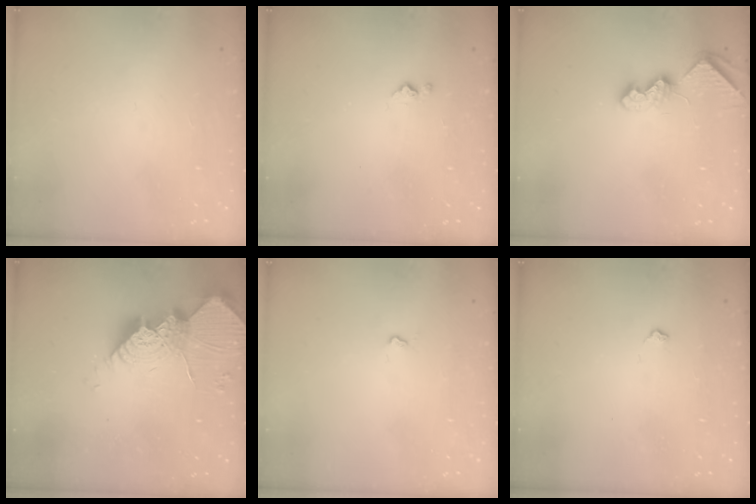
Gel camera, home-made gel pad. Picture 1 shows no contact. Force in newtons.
{"total": 2.9, "press": 2.9, "slide": 0.5}
{"total": 7.4, "press": 7.3, "slide": 0.9}
{"total": 16.8, "press": 16.7, "slide": 1.2}
{"total": 1.9, "press": 1.9, "slide": 0.4}
{"total": 2.4, "press": 2.4, "slide": 0.5}